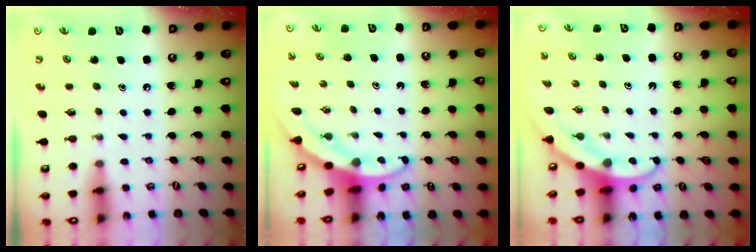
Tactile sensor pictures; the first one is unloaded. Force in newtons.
{"total": 3.4, "press": 3.4, "slide": 0.1}
{"total": 3.8, "press": 3.8, "slide": 0.3}